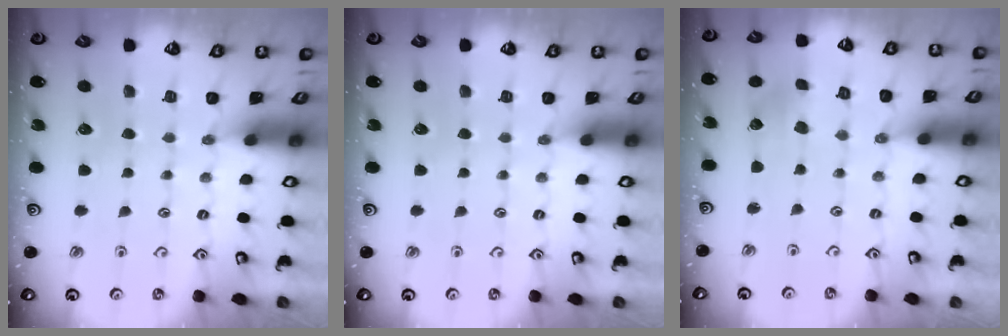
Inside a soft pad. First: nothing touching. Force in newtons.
{"total": 0.0}
{"total": 2.3, "press": 2.3, "slide": 0.4}